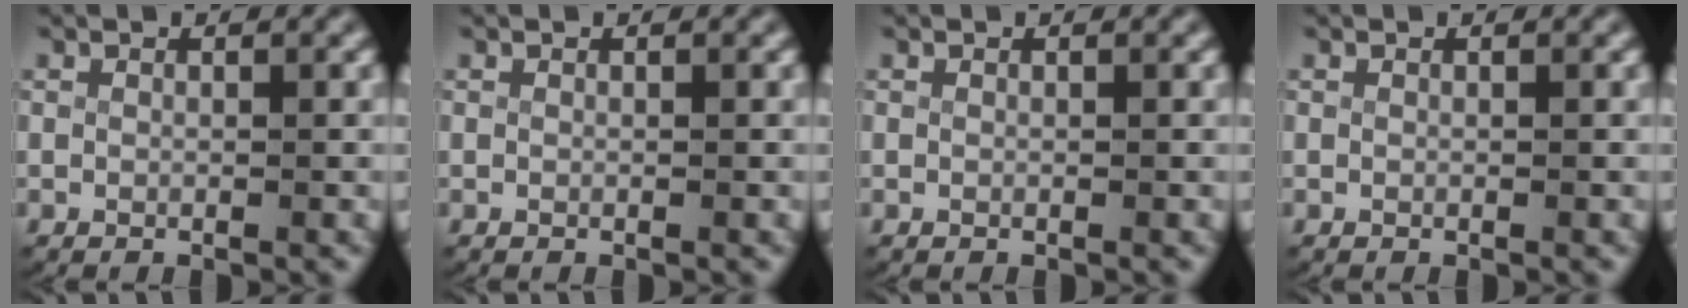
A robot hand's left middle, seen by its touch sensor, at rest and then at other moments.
{"total": 0.0}
{"total": 0.0}
{"total": 0.0}